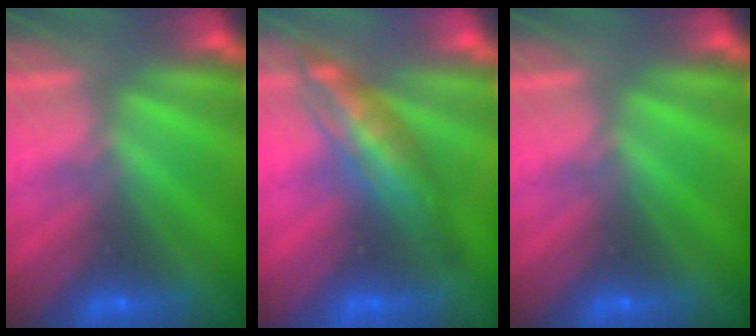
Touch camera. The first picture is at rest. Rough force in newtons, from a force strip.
{"total": 2.9}
{"total": 0.0}